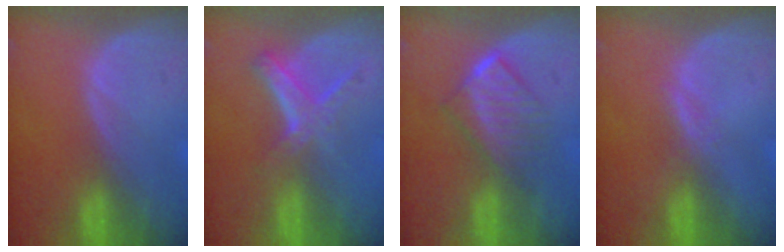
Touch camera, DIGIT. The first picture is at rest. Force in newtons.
{"total": 5.8, "press": 5.1, "slide": 2.8}
{"total": 6.5, "press": 5.8, "slide": 3.0}
{"total": 1.1, "press": 1.1, "slide": 0.1}